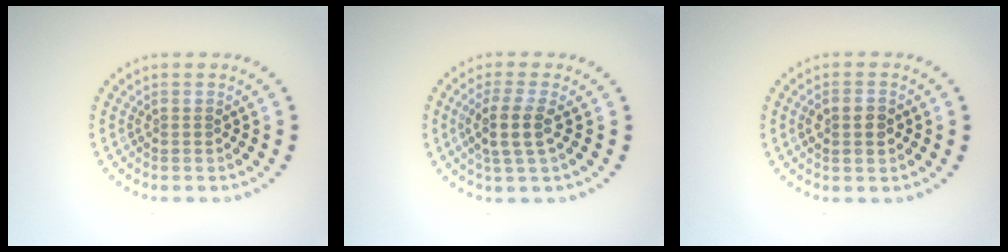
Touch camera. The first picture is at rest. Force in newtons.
{"total": 2.8, "press": 2.3, "slide": 1.6}
{"total": 2.1, "press": 2.0, "slide": 0.1}